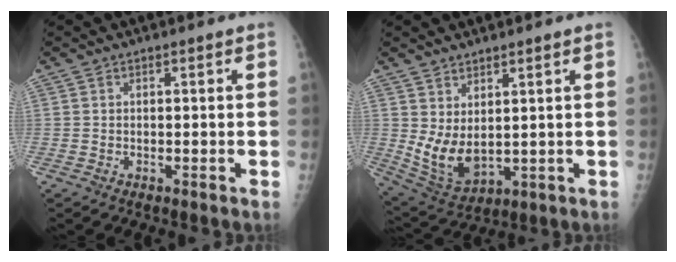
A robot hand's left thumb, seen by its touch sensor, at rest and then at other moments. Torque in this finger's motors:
{"motor_torque": [0.85, 0.82, 1.06, -0.21, 0.09]}